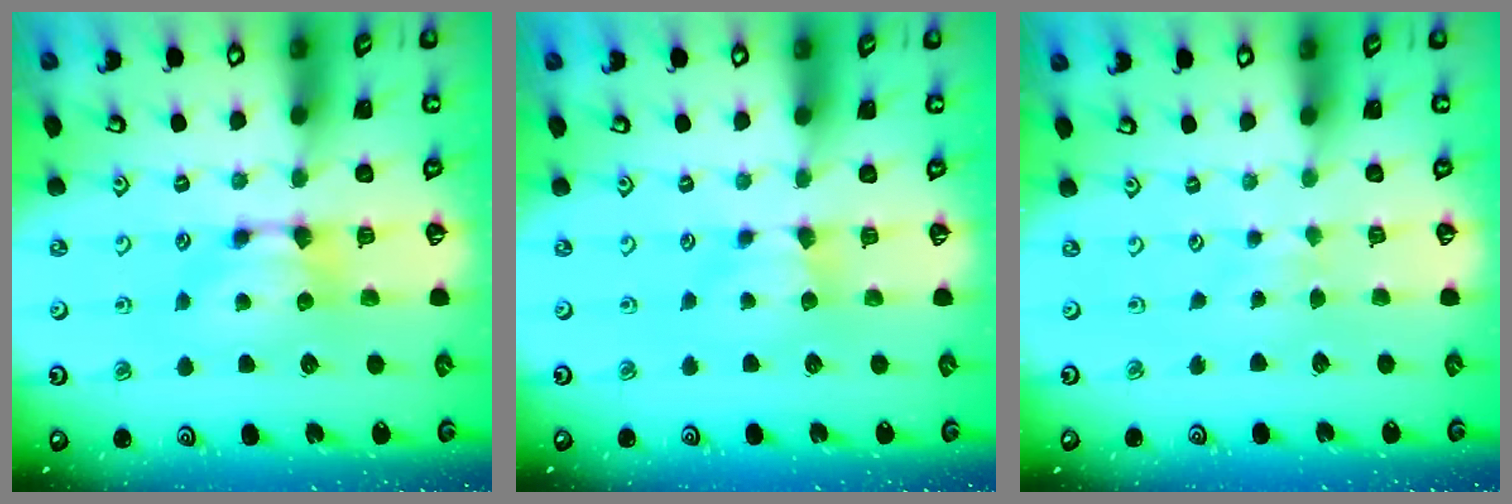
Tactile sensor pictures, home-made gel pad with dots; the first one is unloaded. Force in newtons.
{"total": 1.4, "press": 1.4, "slide": 0.3}
{"total": 3.5, "press": 3.5, "slide": 0.4}